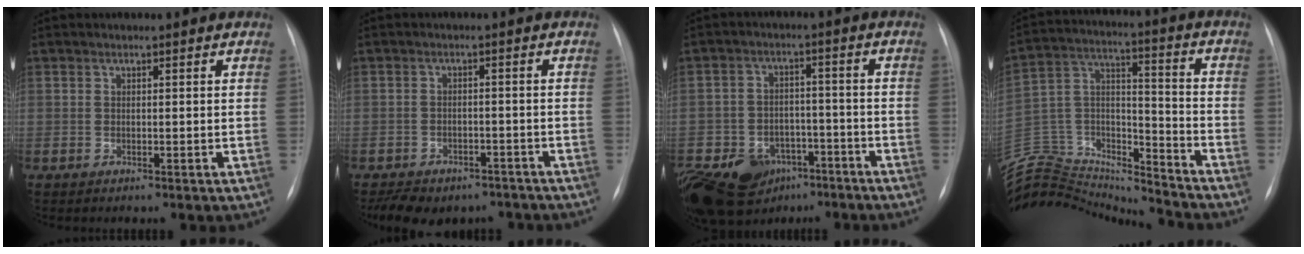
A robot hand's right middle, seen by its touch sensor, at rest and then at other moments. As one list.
[{"total": 11.9, "force": [-9.3, 6.2, 4.0], "torque": [-0.074, 0.007, -0.116]}, {"total": 18.7, "force": [-11.4, 12.5, 7.9], "torque": [-0.207, 0.005, -0.167]}, {"total": 24.4, "force": [-23.4, 4.0, 5.7], "torque": [-0.146, 0.024, -0.385]}]